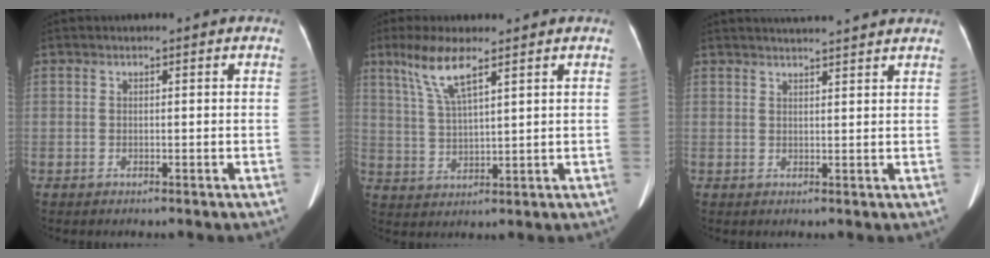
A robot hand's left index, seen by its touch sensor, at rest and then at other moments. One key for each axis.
{"total": 6.8, "fx": 4.3, "fy": 0.6, "fz": 5.2, "tx": -0.117, "ty": 0.003, "tz": 0.091}
{"total": 7.8, "fx": 7.3, "fy": -0.1, "fz": 2.7, "tx": -0.040, "ty": 0.024, "tz": 0.086}